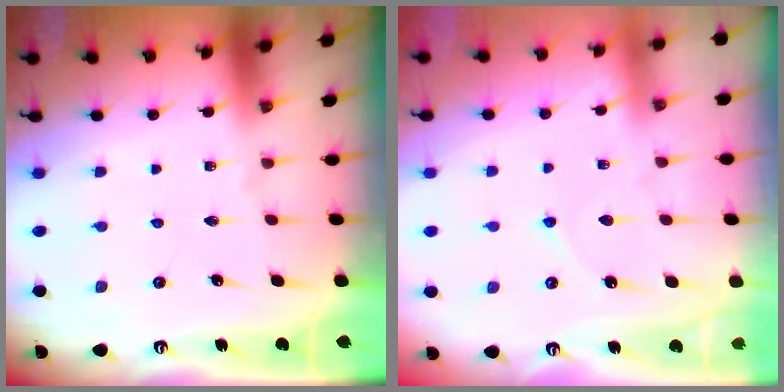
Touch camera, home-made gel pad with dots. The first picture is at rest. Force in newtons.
{"total": 4.4, "press": 4.3, "slide": 0.6}